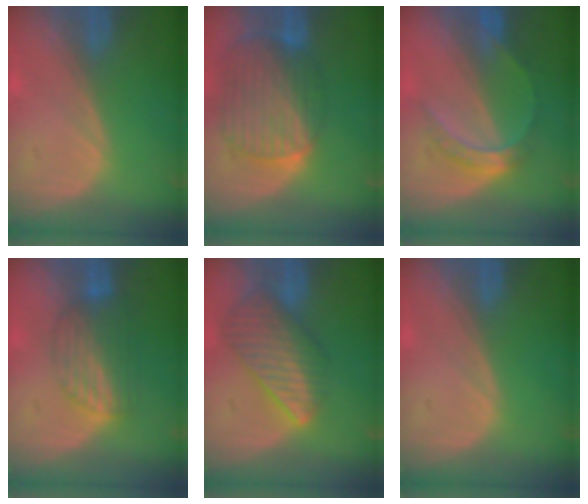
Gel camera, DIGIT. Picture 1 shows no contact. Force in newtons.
{"total": 10.5, "press": 8.9, "slide": 5.5}
{"total": 5.0, "press": 5.0, "slide": 0.8}
{"total": 6.6, "press": 6.3, "slide": 2.0}
{"total": 8.7, "press": 7.6, "slide": 4.4}
{"total": 0.0}